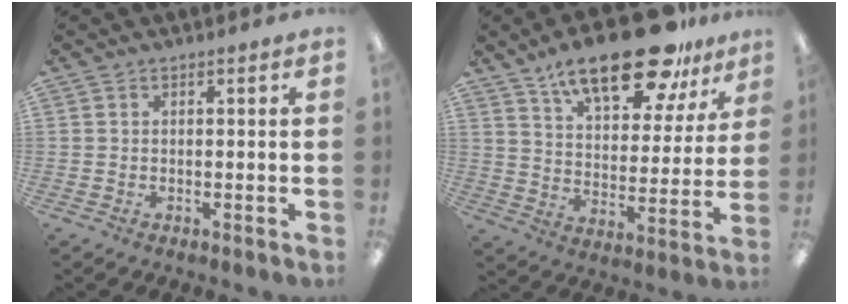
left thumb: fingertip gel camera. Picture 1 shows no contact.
{"total": 20.7, "force": [14.7, 7.8, 12.3], "torque": [-0.196, -0.079, 0.247]}